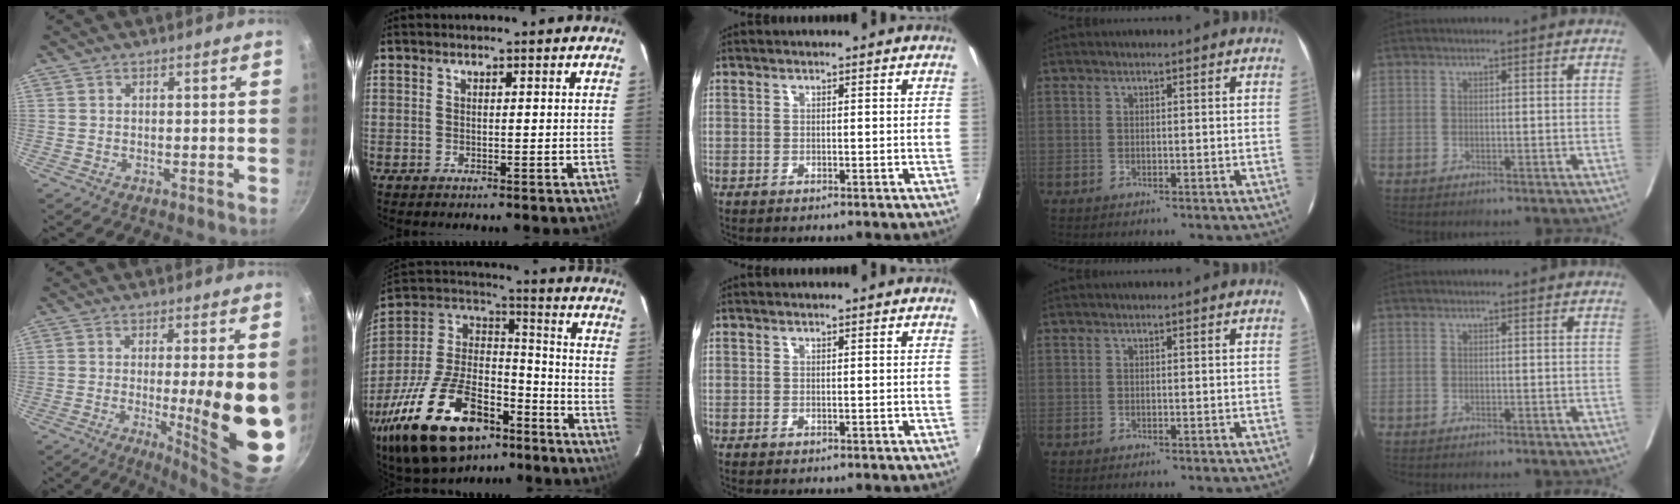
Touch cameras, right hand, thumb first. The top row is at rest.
{"thumb": {"total": 18.3, "force": [-1.7, 3.8, 17.8], "torque": [-0.227, -0.025, -0.014]}, "index": {"total": 30.2, "force": [-18.0, 14.9, 19.1], "torque": [-0.386, 0.001, -0.289]}}